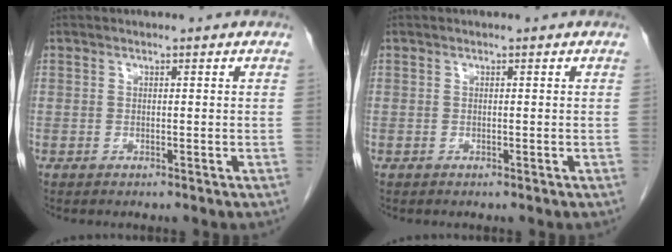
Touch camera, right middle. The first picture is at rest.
{"total": 0.0}